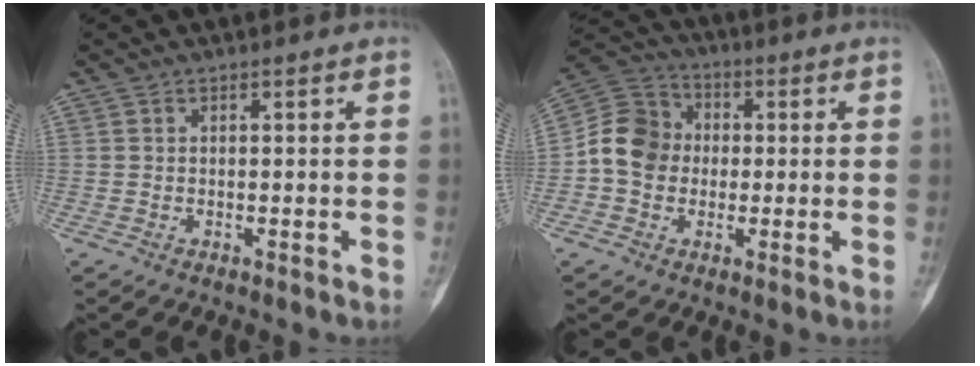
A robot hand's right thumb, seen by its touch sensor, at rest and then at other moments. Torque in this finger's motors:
{"motor_torque": [0.08, 0.03, 0.01, 0.00, 0.00]}